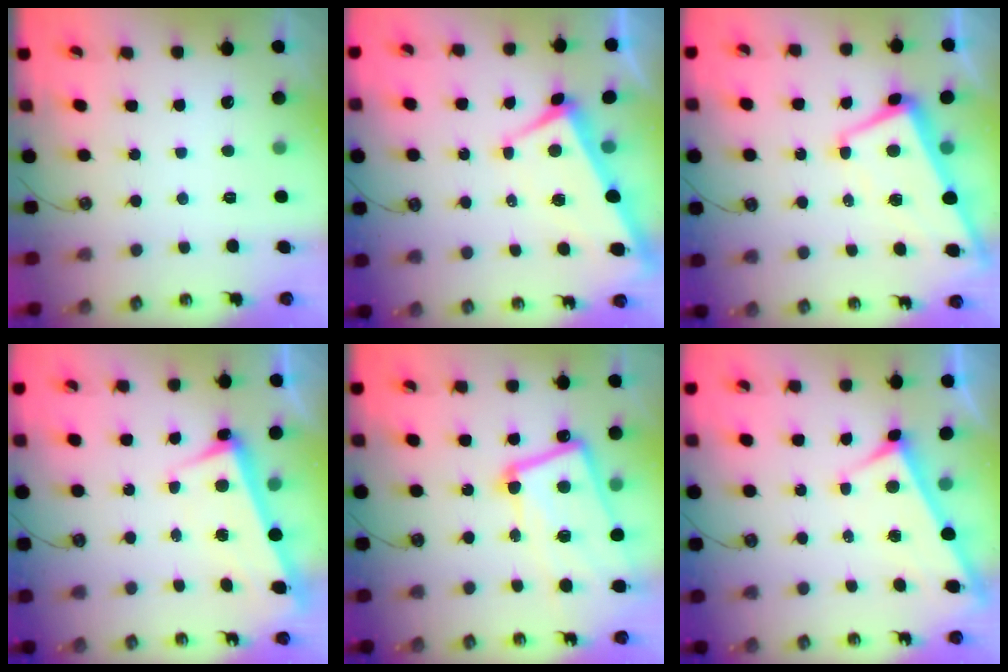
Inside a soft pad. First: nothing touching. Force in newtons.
{"total": 1.7, "press": 1.5, "slide": 0.8}
{"total": 1.6, "press": 1.2, "slide": 1.1}
{"total": 2.2, "press": 2.0, "slide": 1.0}
{"total": 15.4, "press": 15.3, "slide": 1.9}
{"total": 3.8, "press": 3.8, "slide": 0.5}